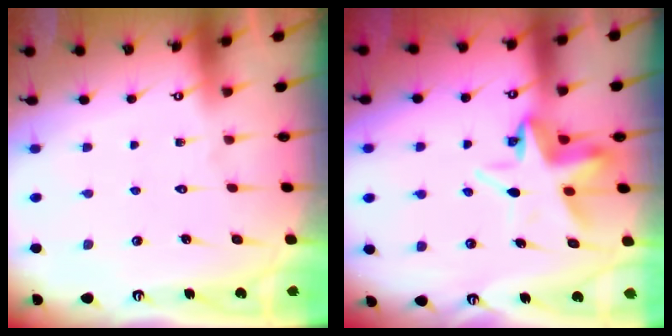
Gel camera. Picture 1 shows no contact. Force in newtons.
{"total": 7.7, "press": 7.2, "slide": 2.7}